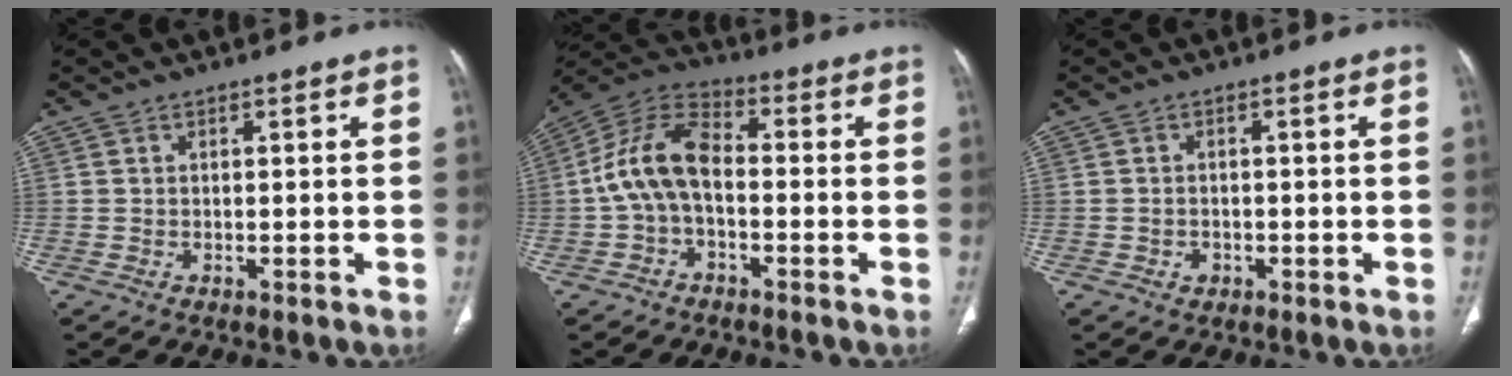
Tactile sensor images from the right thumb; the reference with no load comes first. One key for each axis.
{"total": 11.1, "fx": -1.1, "fy": 6.4, "fz": 9.0, "tx": -0.171, "ty": 0.039, "tz": -0.032}
{"total": 1.5, "fx": -0.5, "fy": 1.3, "fz": 0.5, "tx": -0.003, "ty": 0.008, "tz": -0.004}